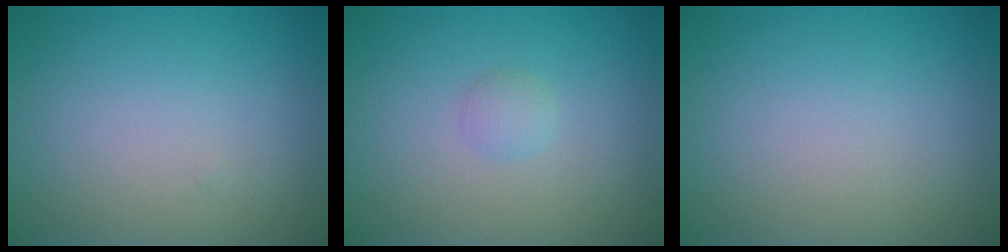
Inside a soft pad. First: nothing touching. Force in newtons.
{"total": 1.0, "press": 1.0, "slide": 0.0}
{"total": 0.0}